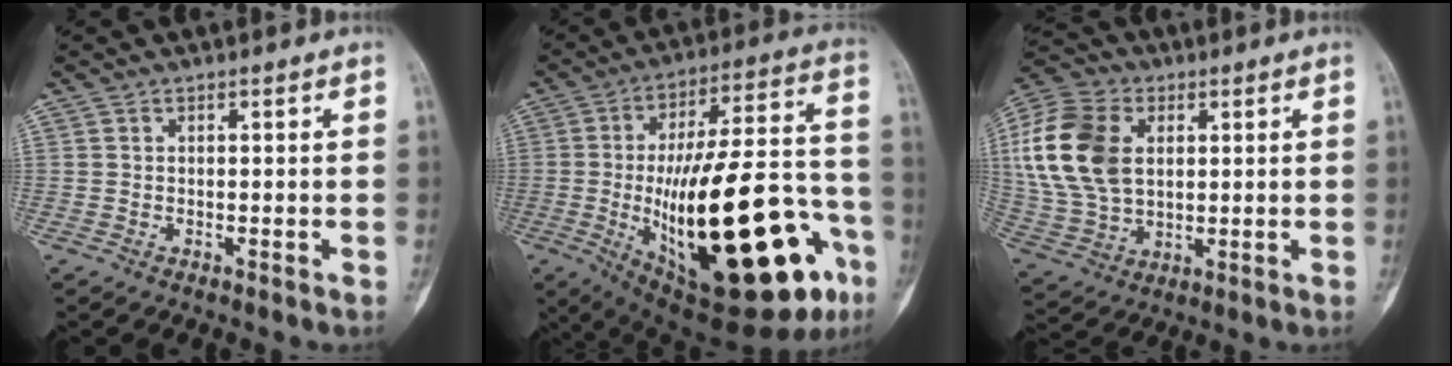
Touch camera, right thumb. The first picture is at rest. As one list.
[{"total": 37.2, "force": [-11.1, 13.2, 33.0], "torque": [-0.457, 0.026, -0.148]}, {"total": 18.2, "force": [3.7, 12.4, 12.9], "torque": [-0.261, 0.002, 0.072]}]